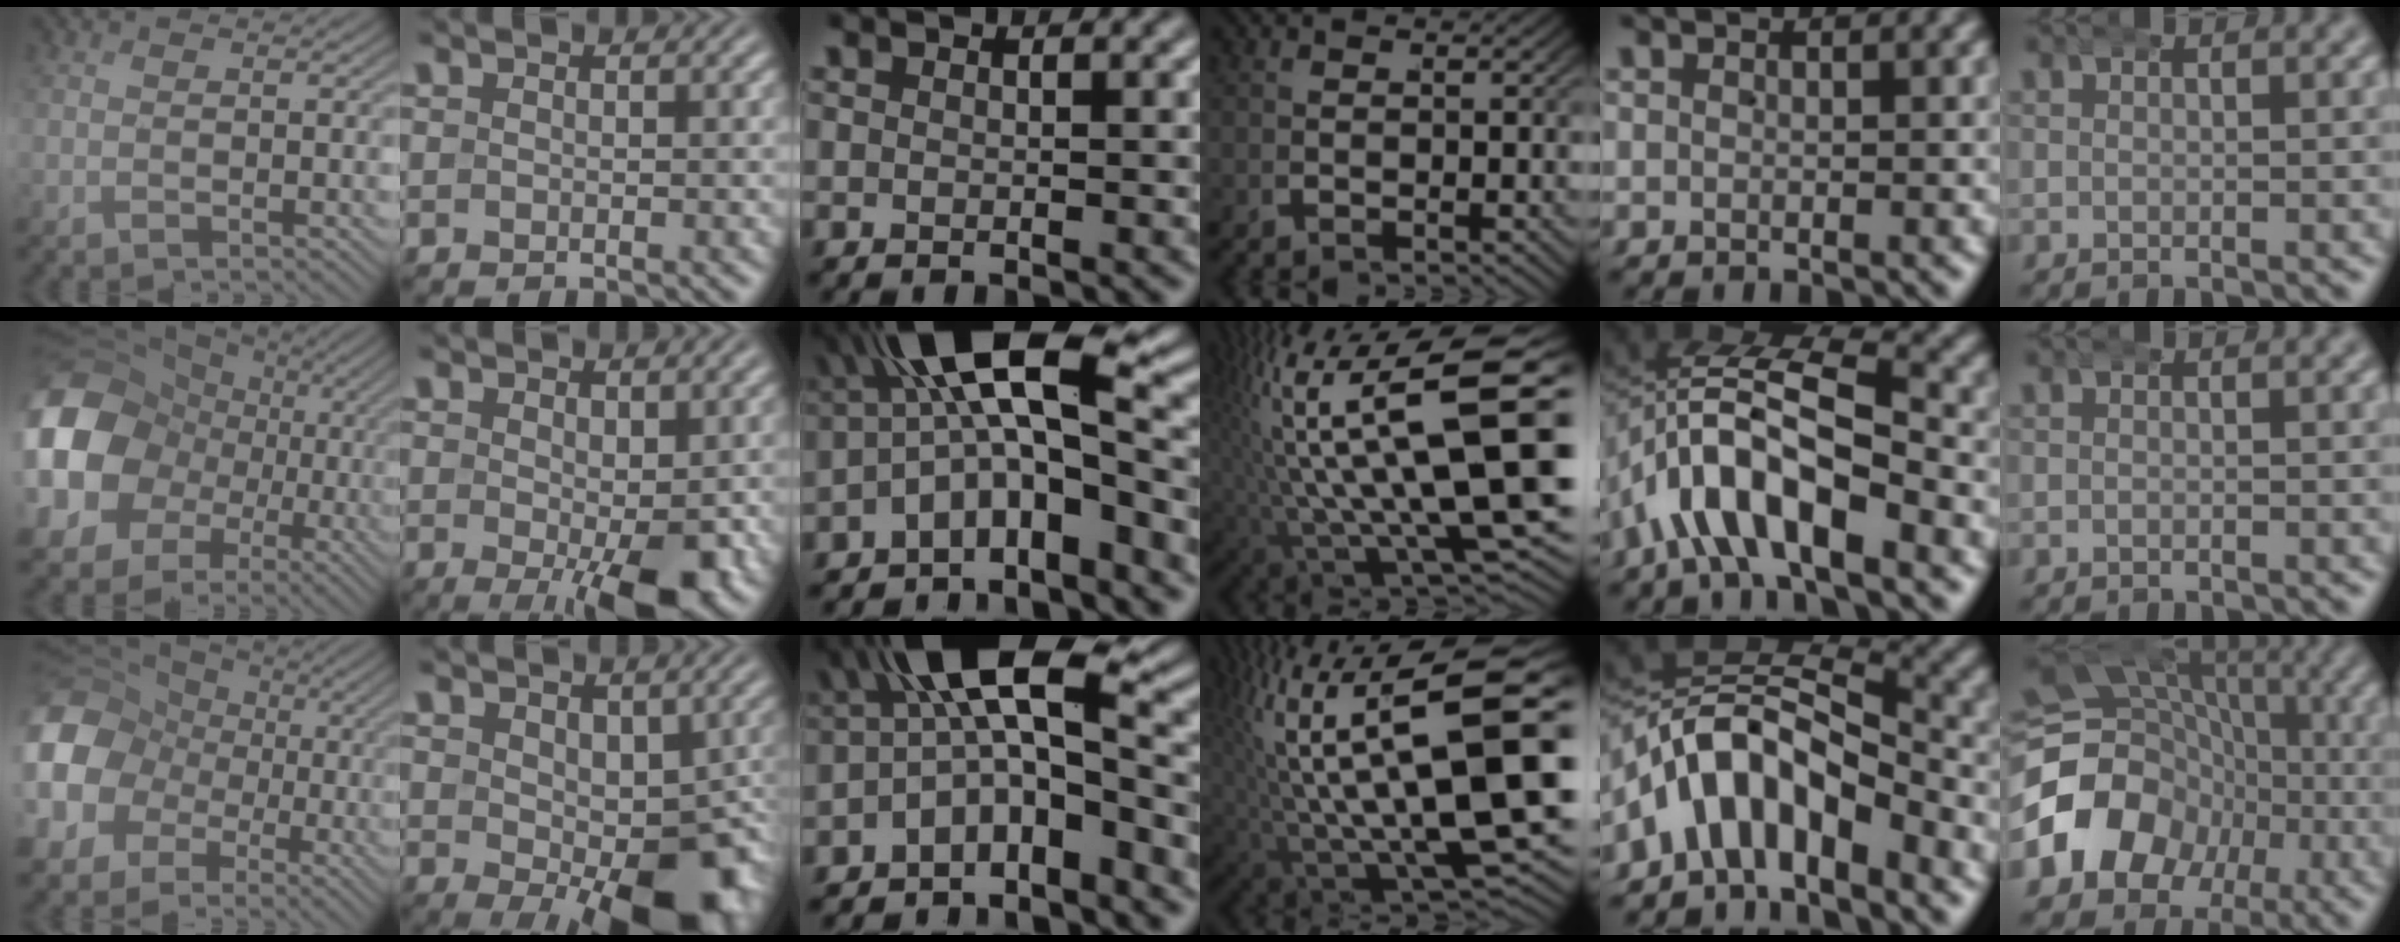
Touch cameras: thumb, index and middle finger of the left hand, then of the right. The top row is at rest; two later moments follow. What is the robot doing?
{"motion": "wrap", "object": "arm wrap"}